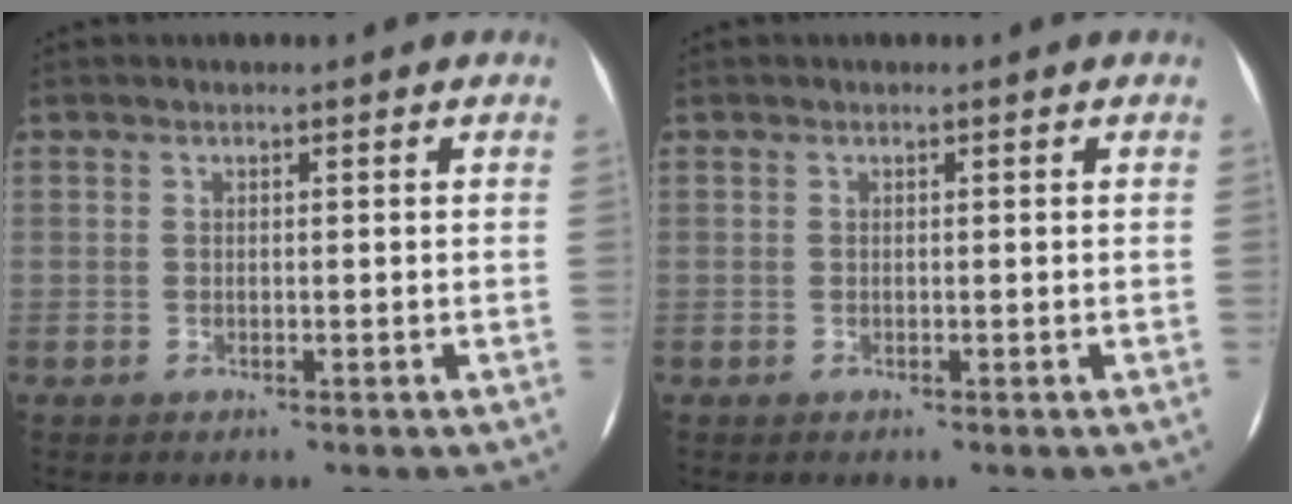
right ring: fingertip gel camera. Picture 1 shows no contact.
{"total": 0.0}